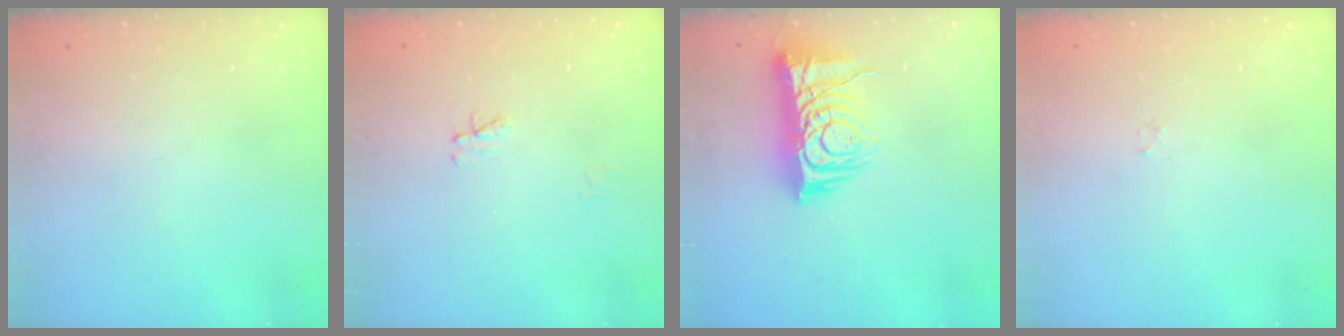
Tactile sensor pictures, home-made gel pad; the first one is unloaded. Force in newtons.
{"total": 3.0, "press": 3.0, "slide": 0.4}
{"total": 12.2, "press": 12.1, "slide": 1.3}
{"total": 0.8, "press": 0.8, "slide": 0.2}